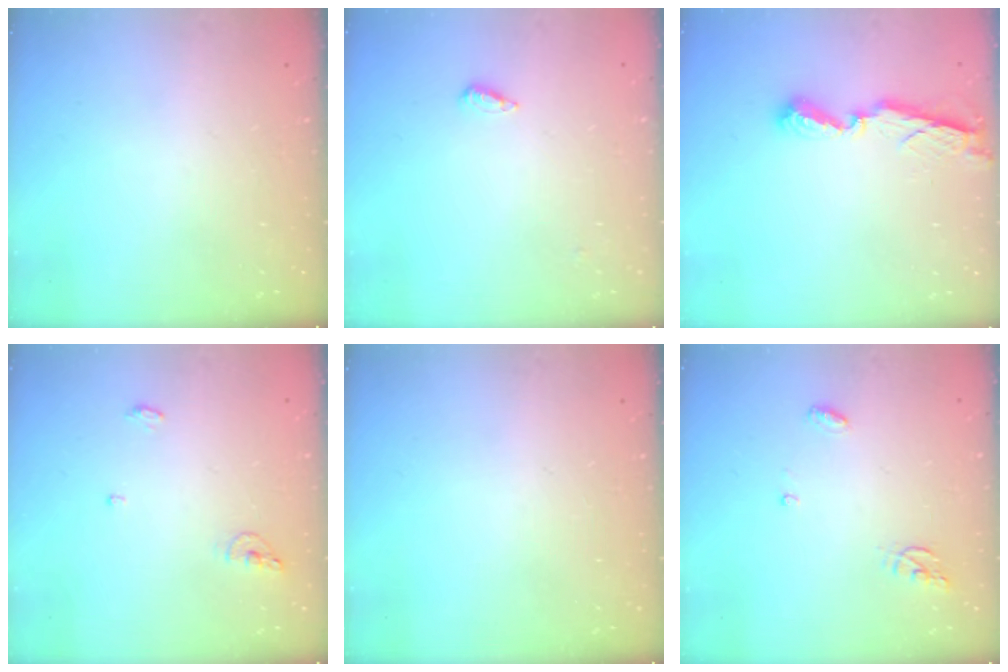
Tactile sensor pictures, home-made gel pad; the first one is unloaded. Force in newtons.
{"total": 2.2, "press": 2.2, "slide": 0.5}
{"total": 7.8, "press": 7.8, "slide": 0.5}
{"total": 6.4, "press": 6.3, "slide": 1.5}
{"total": 0.0}
{"total": 5.3, "press": 5.3, "slide": 0.3}